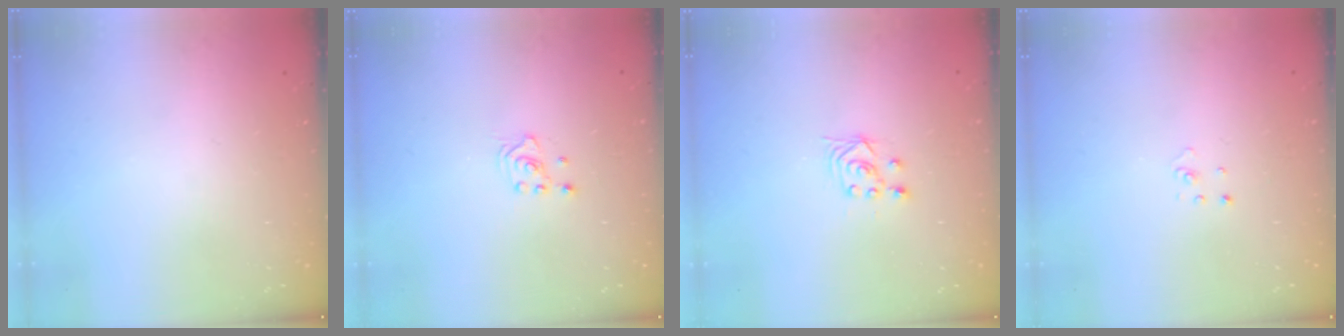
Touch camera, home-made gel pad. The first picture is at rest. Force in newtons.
{"total": 1.6, "press": 1.5, "slide": 0.2}
{"total": 2.5, "press": 2.2, "slide": 1.2}
{"total": 1.5, "press": 1.5, "slide": 0.1}